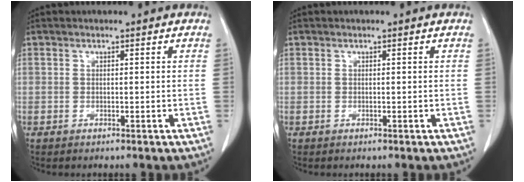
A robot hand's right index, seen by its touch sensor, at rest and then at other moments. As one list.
[{"total": 0.0}]